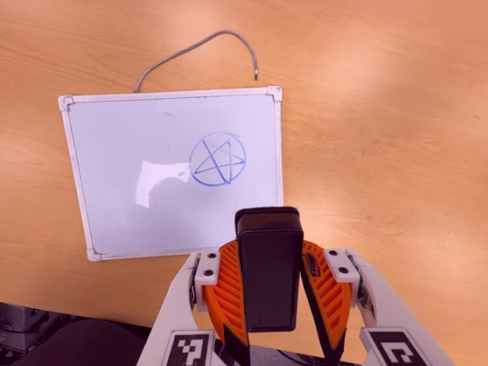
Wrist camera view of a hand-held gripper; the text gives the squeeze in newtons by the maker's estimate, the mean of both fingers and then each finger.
{"total": 7.9, "left": 7.0, "right": 8.8}